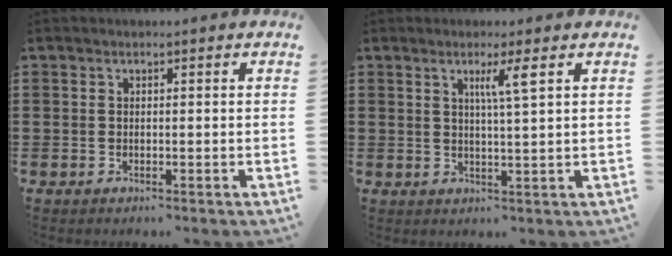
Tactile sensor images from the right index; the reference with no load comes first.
{"total": 3.5, "force": [1.5, -0.2, 3.2], "torque": [-0.067, -0.003, 0.022]}